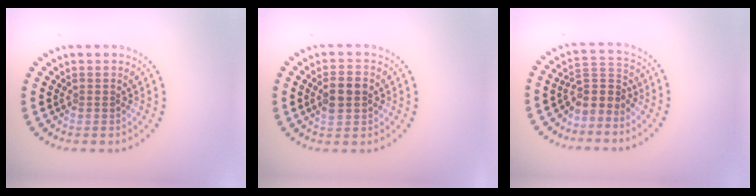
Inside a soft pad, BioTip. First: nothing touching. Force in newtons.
{"total": 3.1, "press": 3.1, "slide": 0.1}
{"total": 2.8, "press": 2.0, "slide": 1.9}